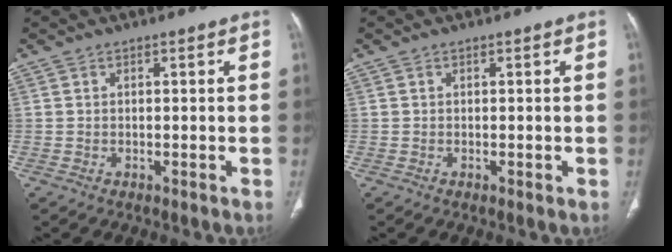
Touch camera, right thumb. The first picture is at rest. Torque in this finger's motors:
{"motor_torque": [-0.28, 0.13, -0.35, -0.23, -0.01]}